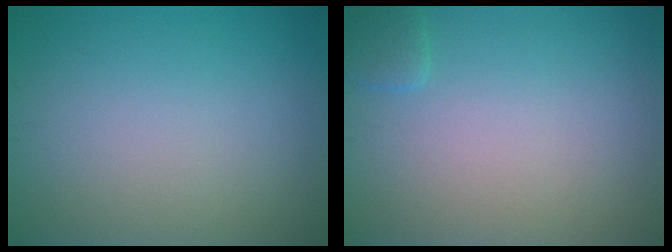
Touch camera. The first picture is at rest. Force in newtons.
{"total": 1.1, "press": 1.1, "slide": 0.2}